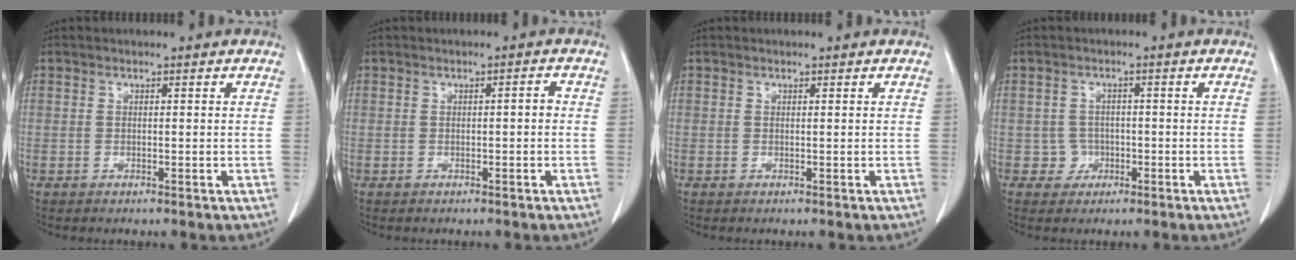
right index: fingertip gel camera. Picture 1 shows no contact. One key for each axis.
{"total": 1.0, "fx": -0.1, "fy": 0.3, "fz": 1.0, "tx": -0.015, "ty": 0.002, "tz": -0.001}
{"total": 0.0}
{"total": 1.0, "fx": -0.4, "fy": 0.9, "fz": 0.0, "tx": 0.003, "ty": 0.005, "tz": -0.009}